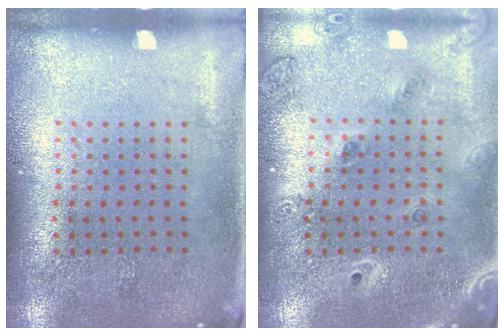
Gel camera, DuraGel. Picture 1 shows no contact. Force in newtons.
{"total": 1.5, "press": 1.3, "slide": 0.7}